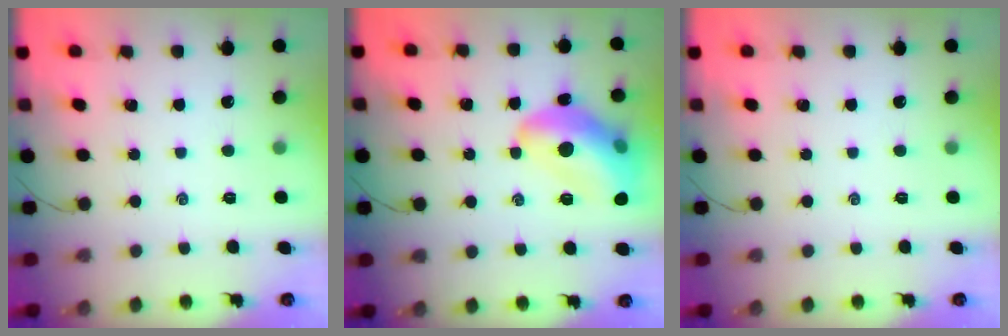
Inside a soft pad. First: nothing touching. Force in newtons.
{"total": 16.8, "press": 16.6, "slide": 2.4}
{"total": 0.0}